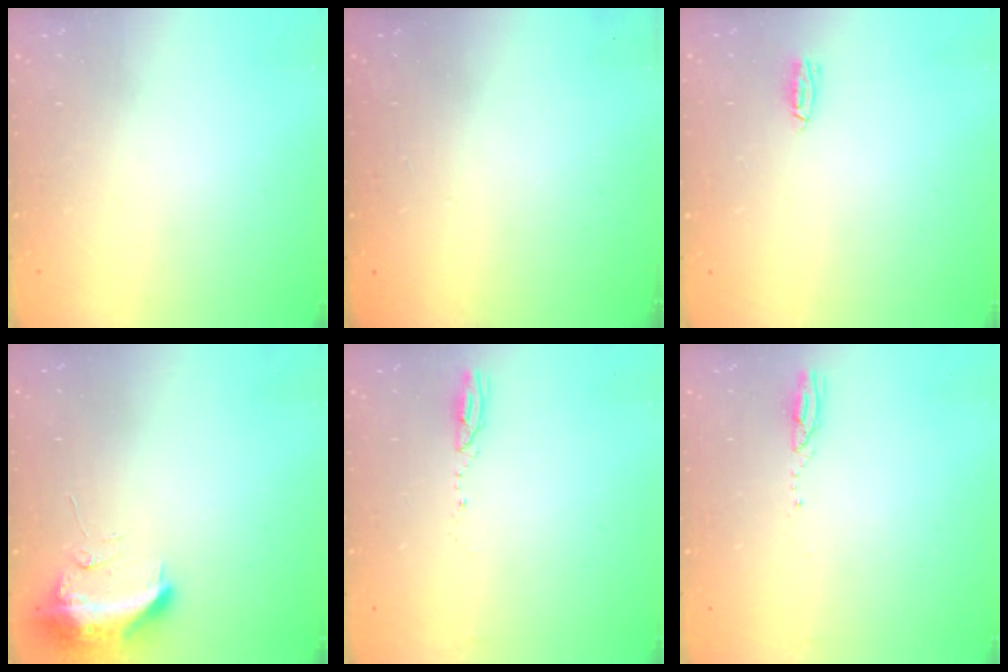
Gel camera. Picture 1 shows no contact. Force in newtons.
{"total": 0.0}
{"total": 4.1, "press": 3.6, "slide": 2.0}
{"total": 10.4, "press": 10.4, "slide": 1.0}
{"total": 2.5, "press": 2.4, "slide": 0.3}
{"total": 2.5, "press": 2.5, "slide": 0.2}